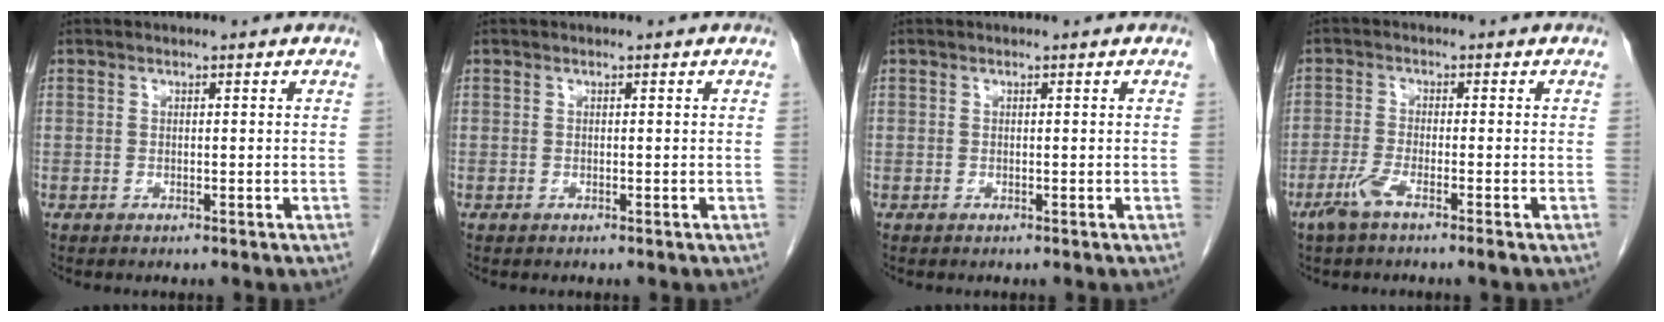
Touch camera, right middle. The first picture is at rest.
{"total": 0.0}
{"total": 0.0}
{"total": 3.9, "force": [-2.5, -0.1, 2.9], "torque": [-0.064, -0.008, -0.056]}